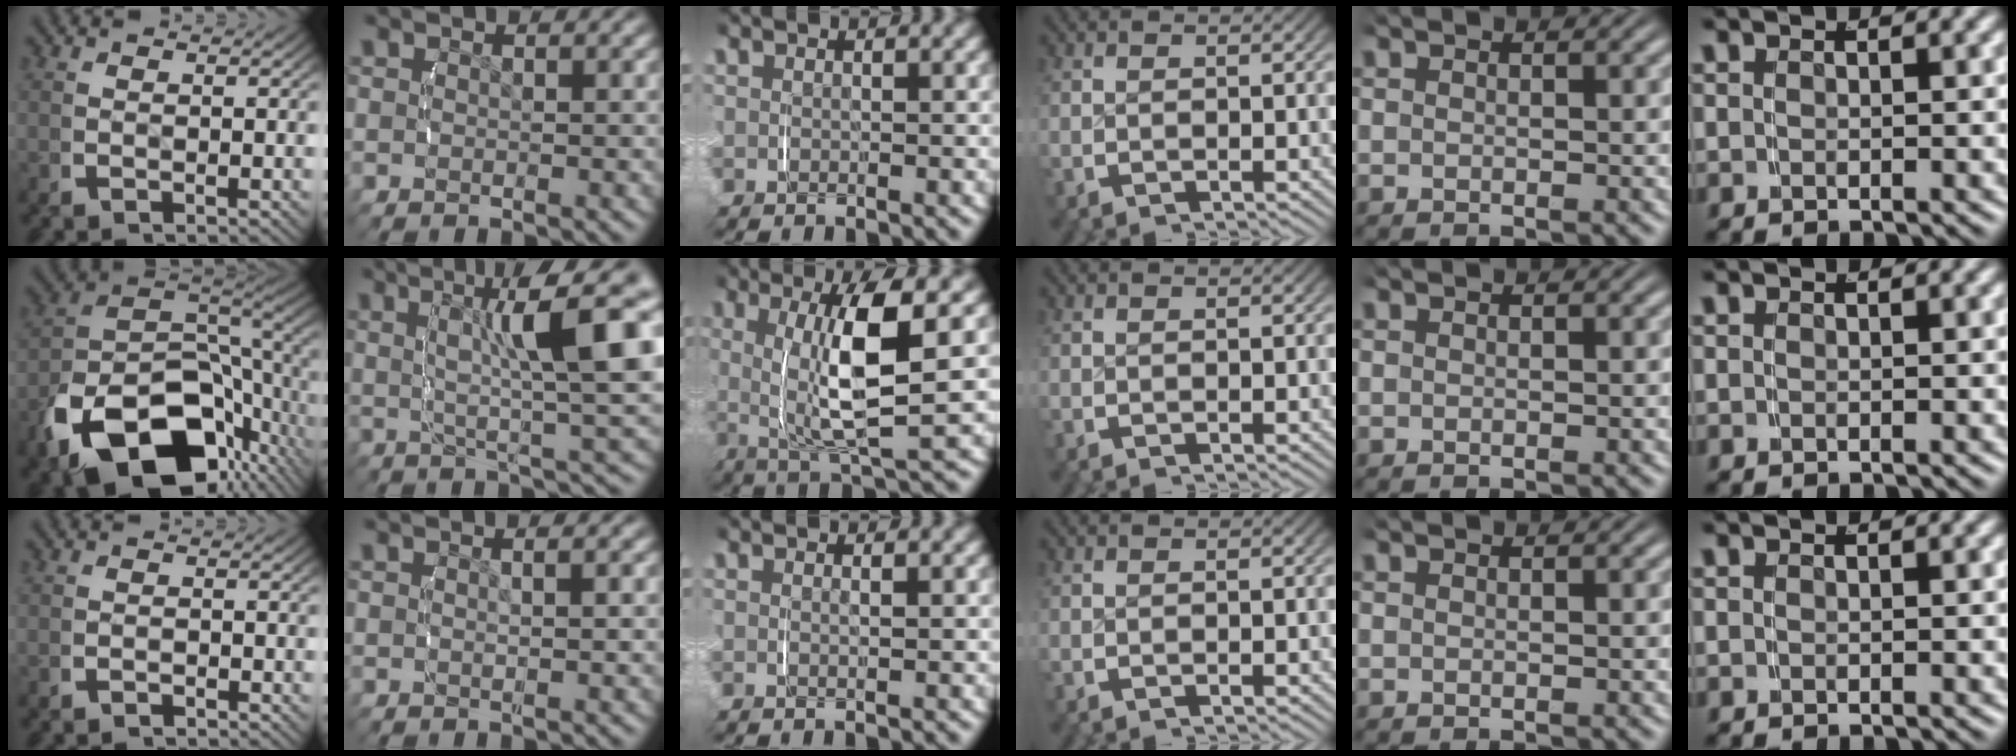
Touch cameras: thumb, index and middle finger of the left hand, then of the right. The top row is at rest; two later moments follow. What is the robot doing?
{"motion": "lift_and_place", "object": "ethernet cable"}